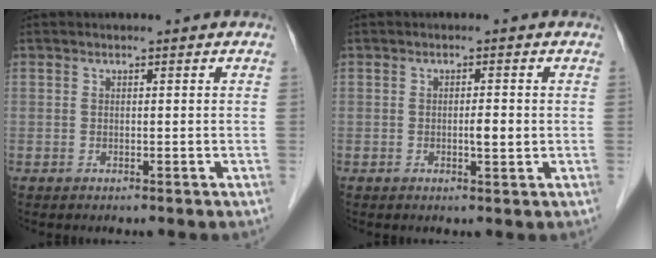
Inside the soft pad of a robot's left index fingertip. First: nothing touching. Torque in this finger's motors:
{"motor_torque": [0.07, 0.05, 0.03, 0.01]}